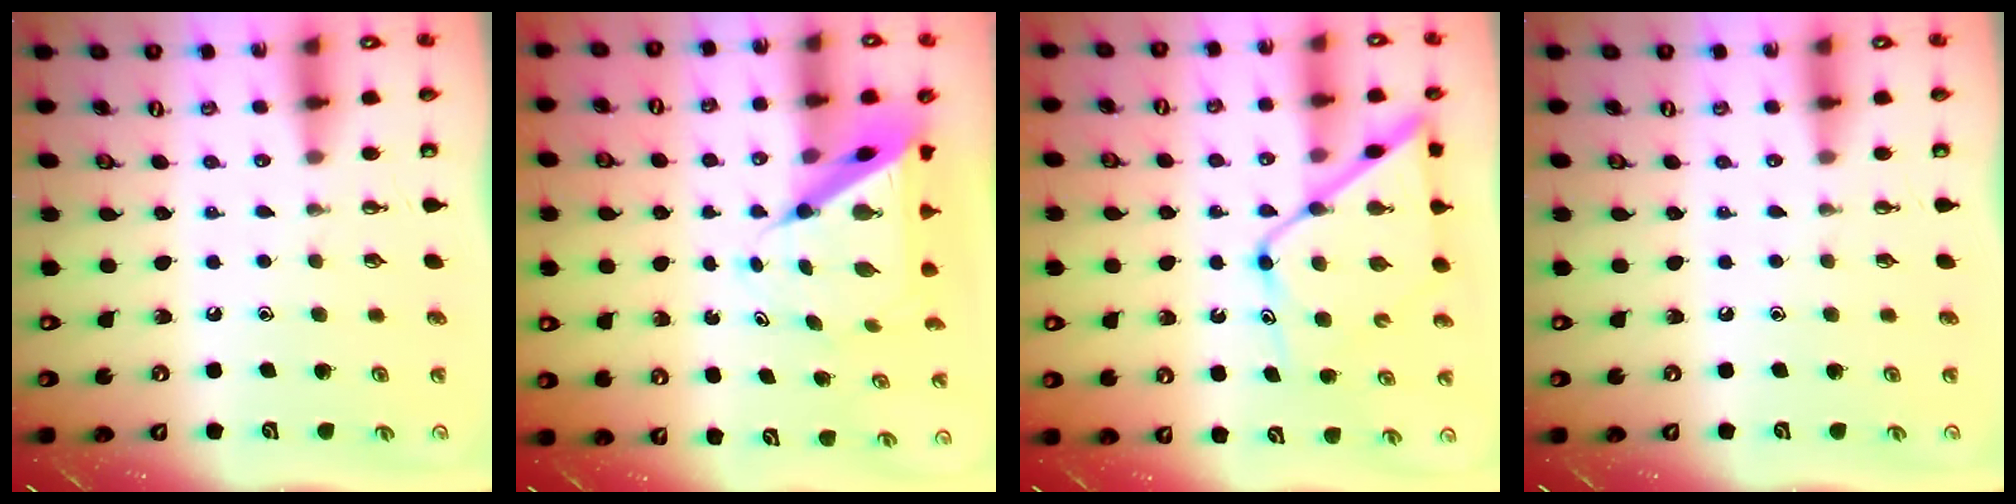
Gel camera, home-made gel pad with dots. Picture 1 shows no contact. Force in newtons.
{"total": 8.7, "press": 8.7, "slide": 0.8}
{"total": 13.9, "press": 13.9, "slide": 1.1}
{"total": 0.0}